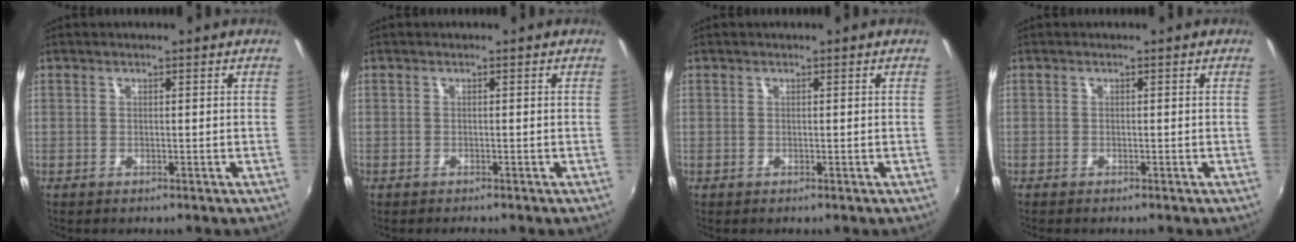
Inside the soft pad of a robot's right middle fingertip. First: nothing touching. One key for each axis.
{"total": 0.7, "fx": -0.7, "fy": 0.1, "fz": 0.1, "tx": -0.003, "ty": -0.005, "tz": -0.014}
{"total": 0.0}
{"total": 0.7, "fx": -0.6, "fy": 0.1, "fz": 0.3, "tx": -0.006, "ty": -0.003, "tz": -0.012}